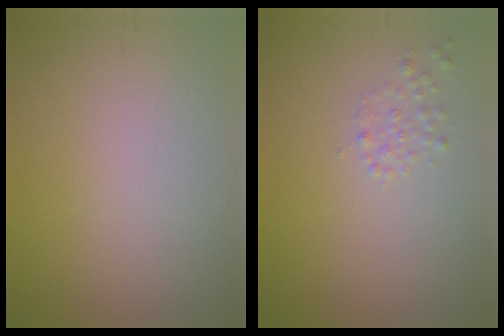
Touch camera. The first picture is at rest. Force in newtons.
{"total": 1.1, "press": 1.1, "slide": 0.0}